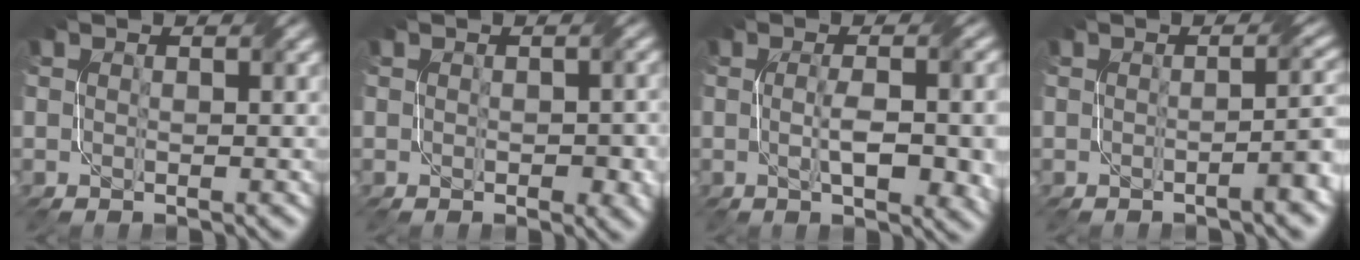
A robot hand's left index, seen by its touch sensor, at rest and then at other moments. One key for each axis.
{"total": 2.0, "fx": -0.3, "fy": 1.0, "fz": 1.7, "tx": -0.026, "ty": -0.004, "tz": -0.001}
{"total": 6.6, "fx": -0.8, "fy": 1.8, "fz": 6.3, "tx": -0.094, "ty": -0.006, "tz": -0.005}
{"total": 3.3, "fx": -1.0, "fy": 0.8, "fz": 3.1, "tx": -0.025, "ty": 0.012, "tz": -0.019}